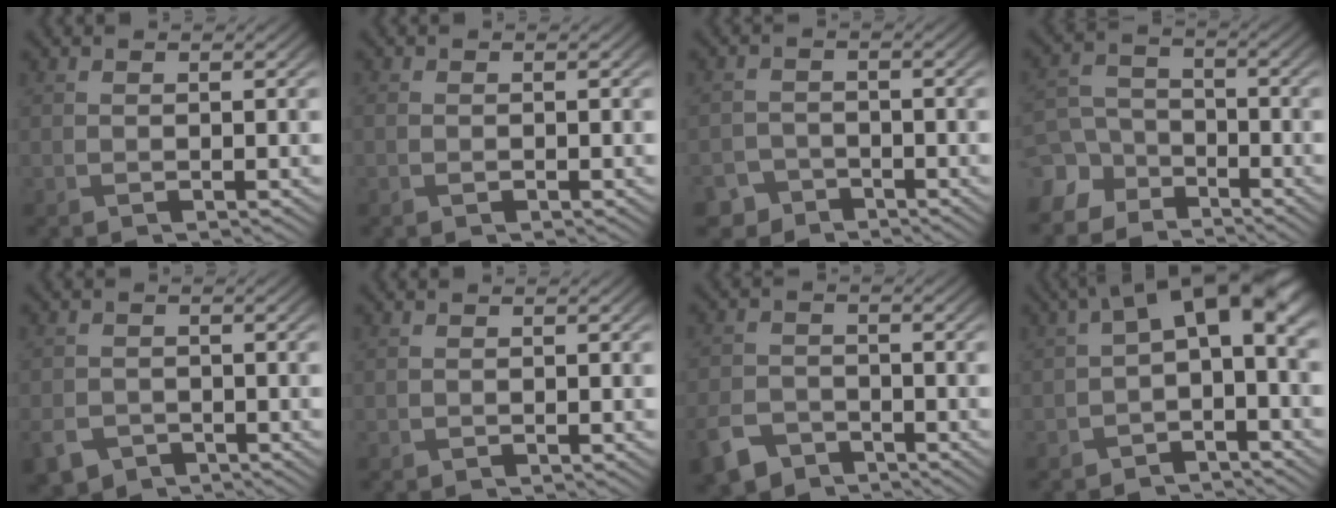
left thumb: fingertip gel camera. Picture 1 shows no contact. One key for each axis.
{"total": 0.8, "fx": -0.2, "fy": 0.6, "fz": 0.4, "tx": -0.010, "ty": -0.003, "tz": -0.004}
{"total": 3.3, "fx": -2.7, "fy": 1.9, "fz": 0.4, "tx": -0.004, "ty": -0.001, "tz": -0.053}
{"total": 7.2, "fx": -5.3, "fy": 4.4, "fz": 2.0, "tx": -0.055, "ty": -0.008, "tz": -0.116}
{"total": 3.9, "fx": -2.5, "fy": 2.6, "fz": 1.5, "tx": -0.040, "ty": -0.012, "tz": -0.050}
{"total": 0.0}
{"total": 5.1, "fx": -3.7, "fy": 3.0, "fz": 1.9, "tx": -0.052, "ty": -0.011, "tz": -0.074}
{"total": 8.4, "fx": 1.2, "fy": 4.0, "fz": 7.3, "tx": -0.120, "ty": 0.009, "tz": 0.015}